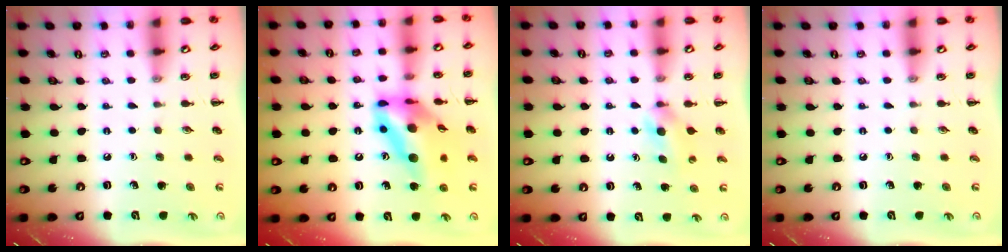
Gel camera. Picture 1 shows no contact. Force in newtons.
{"total": 15.1, "press": 14.2, "slide": 5.0}
{"total": 4.9, "press": 4.7, "slide": 1.2}
{"total": 0.0}